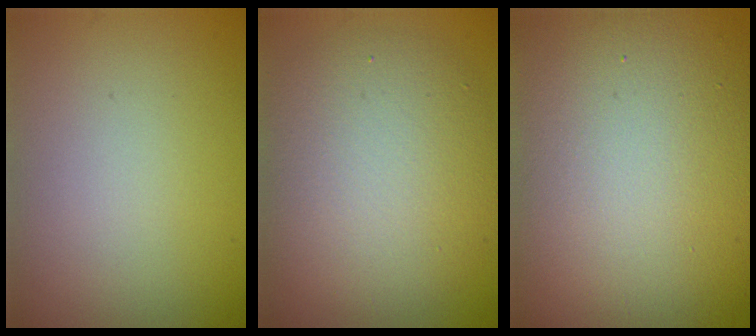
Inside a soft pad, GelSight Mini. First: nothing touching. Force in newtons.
{"total": 7.7, "press": 7.7, "slide": 0.7}
{"total": 17.9, "press": 17.8, "slide": 1.3}